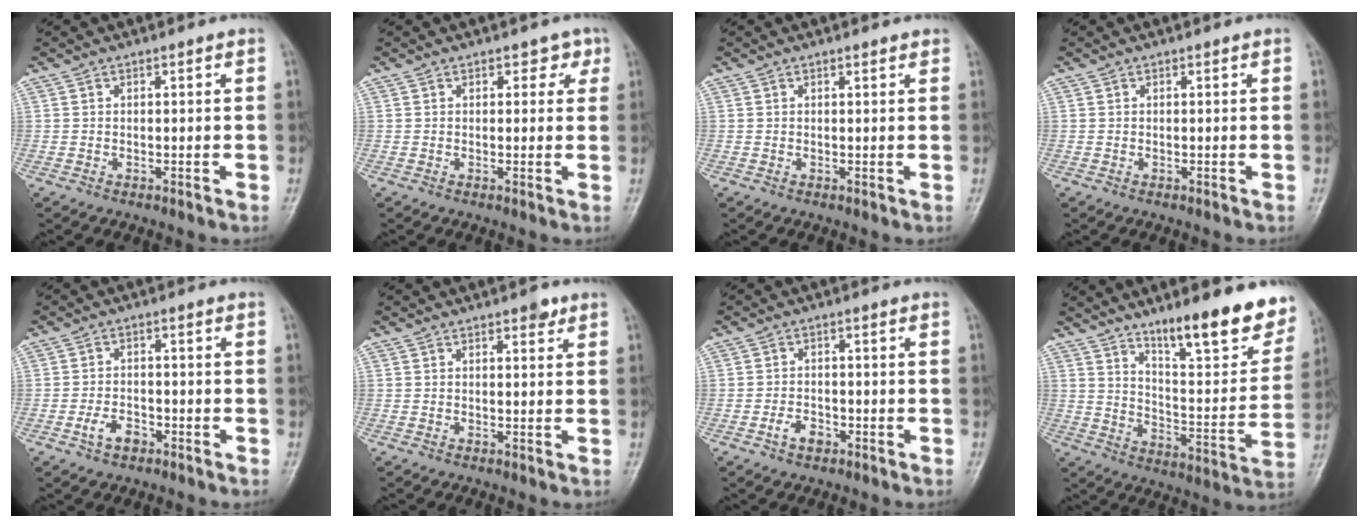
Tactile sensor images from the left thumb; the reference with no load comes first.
{"total": 2.4, "force": [1.2, 1.7, 1.3], "torque": [0.011, -0.001, 0.008]}
{"total": 0.8, "force": [0.6, 0.2, 0.4], "torque": [-0.006, -0.002, 0.007]}
{"total": 0.0}
{"total": 3.9, "force": [-2.2, 2.4, 2.2], "torque": [-0.037, 0.019, -0.040]}
{"total": 1.8, "force": [1.2, 0.8, 1.1], "torque": [-0.009, -0.004, 0.013]}
{"total": 3.2, "force": [-1.9, 2.0, 1.7], "torque": [-0.026, 0.015, -0.031]}
{"total": 19.4, "force": [13.3, 4.8, 13.4], "torque": [-0.147, -0.079, 0.206]}